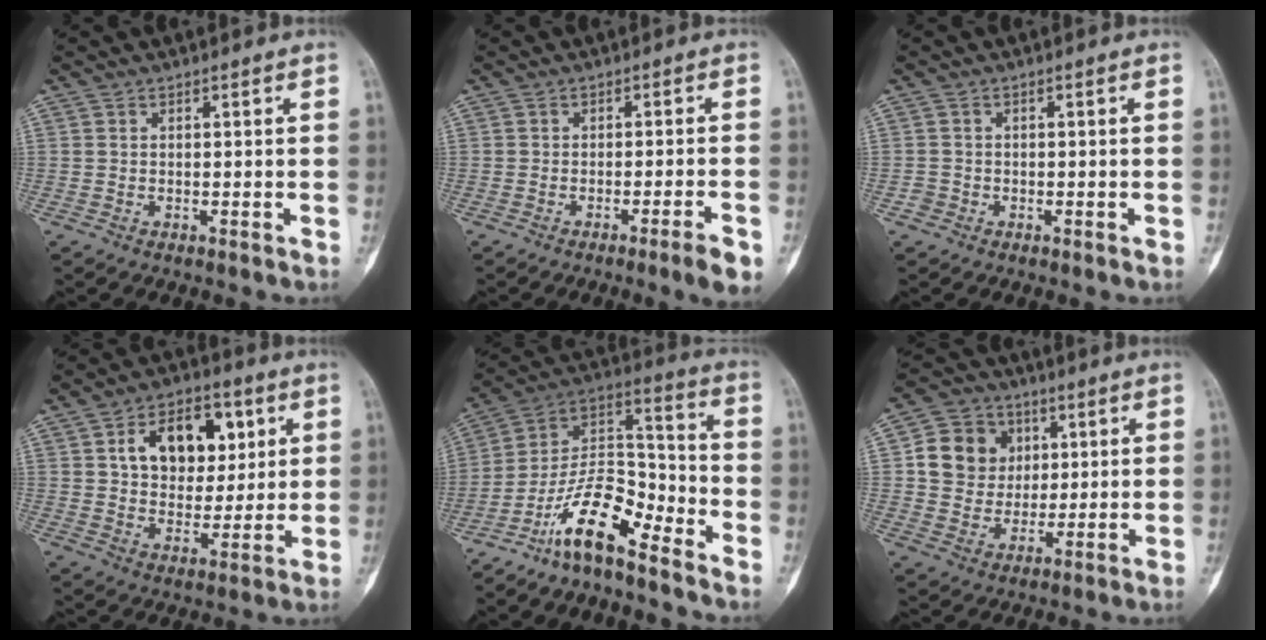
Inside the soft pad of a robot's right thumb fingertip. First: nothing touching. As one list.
[{"total": 5.0, "force": [-2.9, 0.0, 4.1], "torque": [-0.055, 0.007, -0.042]}, {"total": 1.3, "force": [-0.8, 1.1, 0.0], "torque": [0.012, 0.006, -0.020]}, {"total": 14.7, "force": [4.7, 9.9, 9.8], "torque": [-0.101, -0.003, 0.076]}, {"total": 13.7, "force": [-9.9, 4.1, 8.6], "torque": [-0.148, 0.095, -0.189]}, {"total": 11.5, "force": [2.7, 10.2, 4.5], "torque": [-0.040, -0.002, 0.046]}]